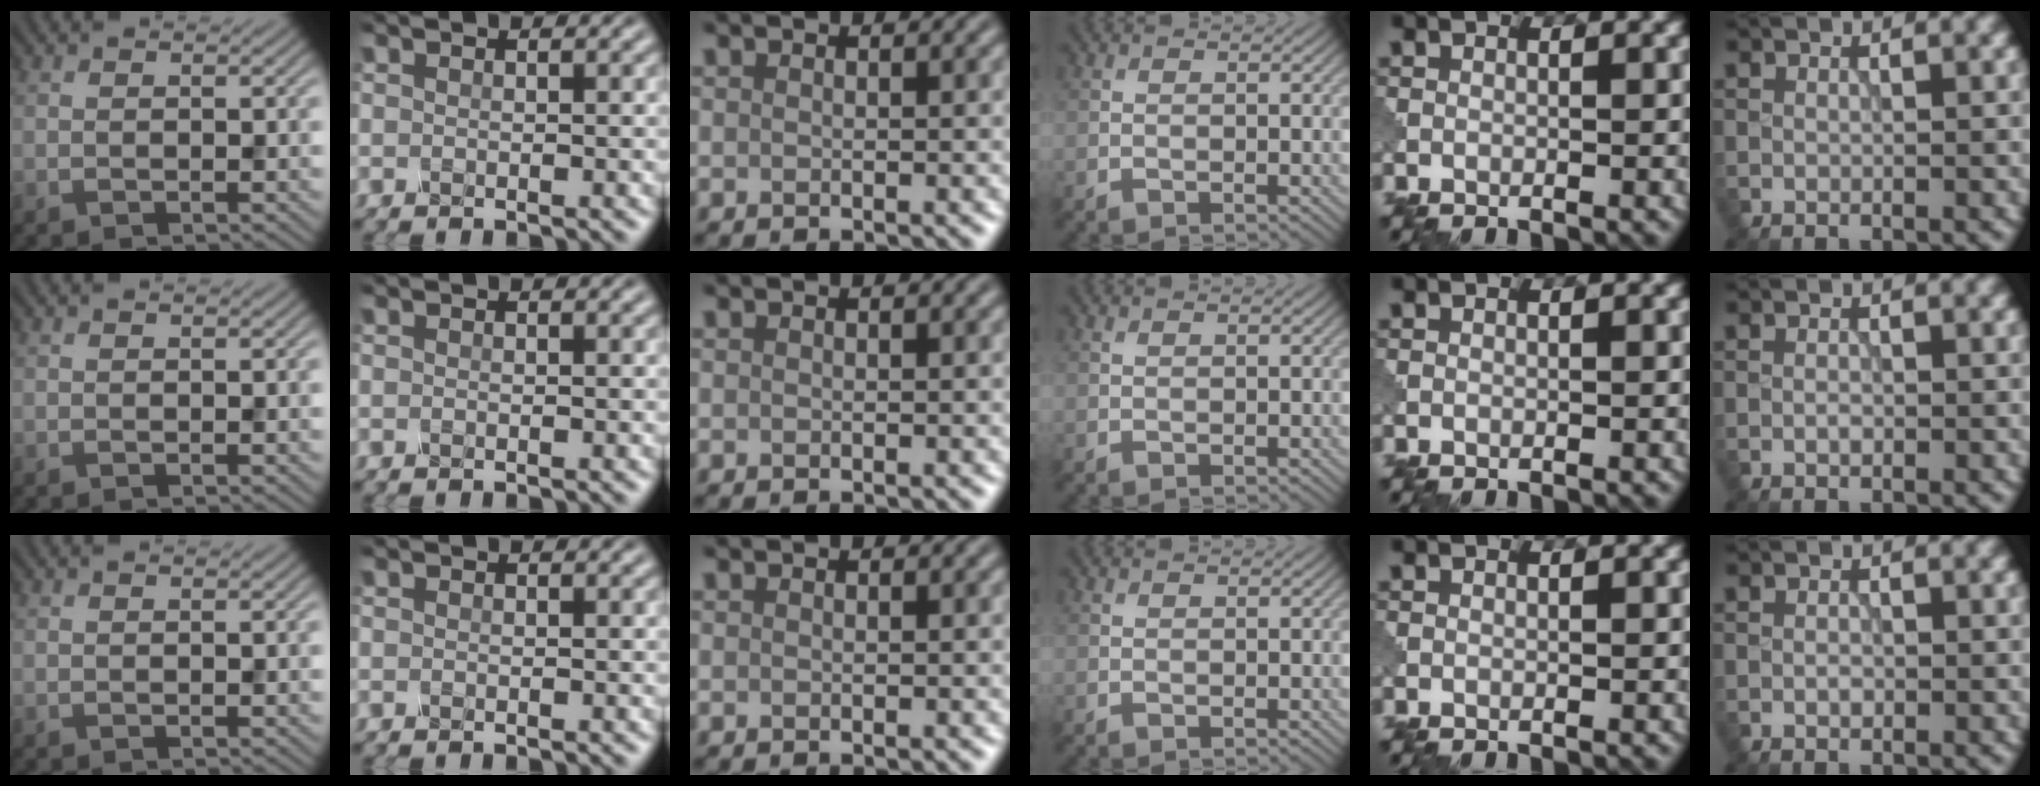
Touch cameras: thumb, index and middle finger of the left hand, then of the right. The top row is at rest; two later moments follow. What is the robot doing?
{"motion": "shake", "object": "sieve"}